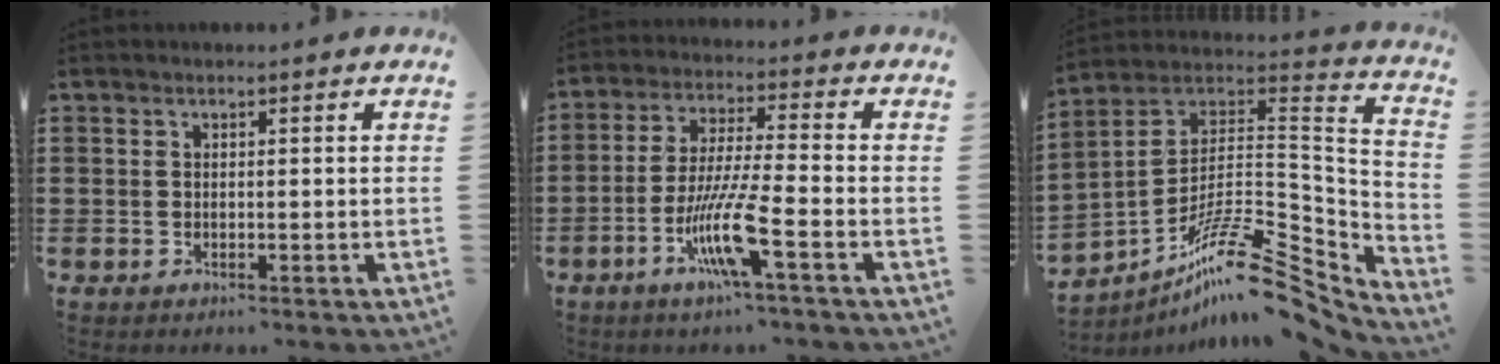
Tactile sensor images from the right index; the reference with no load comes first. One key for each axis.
{"total": 10.1, "fx": -4.6, "fy": 0.6, "fz": 8.9, "tx": -0.185, "ty": -0.013, "tz": -0.092}
{"total": 15.9, "fx": -11.3, "fy": 4.2, "fz": 10.3, "tx": -0.162, "ty": 0.022, "tz": -0.204}